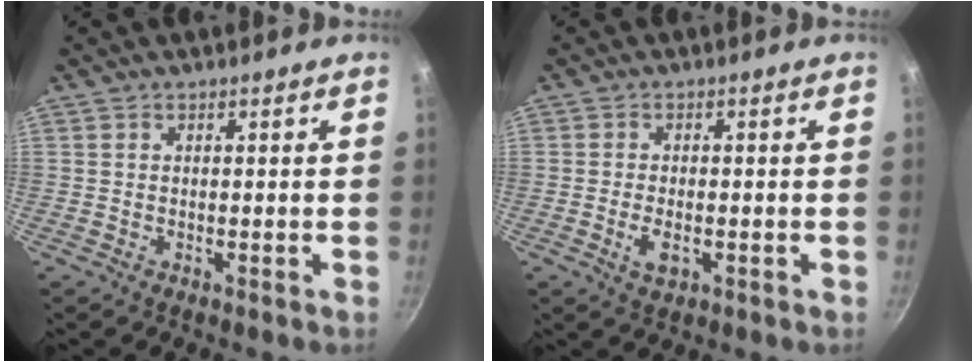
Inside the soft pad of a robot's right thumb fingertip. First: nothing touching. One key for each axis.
{"total": 3.8, "fx": -1.1, "fy": 2.0, "fz": 3.0, "tx": -0.057, "ty": 0.002, "tz": -0.019}